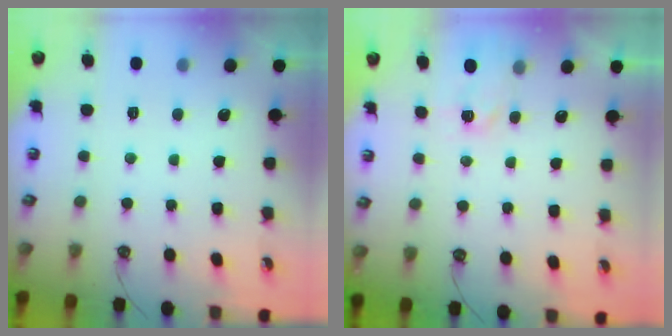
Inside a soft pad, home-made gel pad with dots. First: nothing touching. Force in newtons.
{"total": 3.0, "press": 2.9, "slide": 0.5}